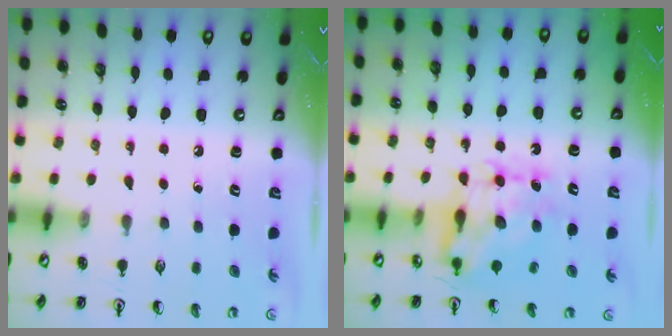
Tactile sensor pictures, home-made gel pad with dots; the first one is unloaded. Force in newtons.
{"total": 9.7, "press": 9.7, "slide": 0.8}